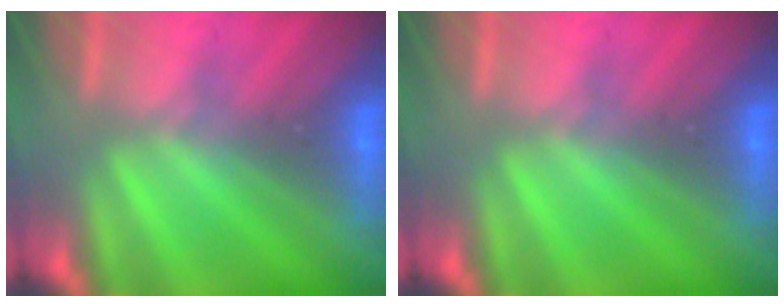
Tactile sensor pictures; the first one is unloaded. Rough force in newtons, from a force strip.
{"total": 0.0}